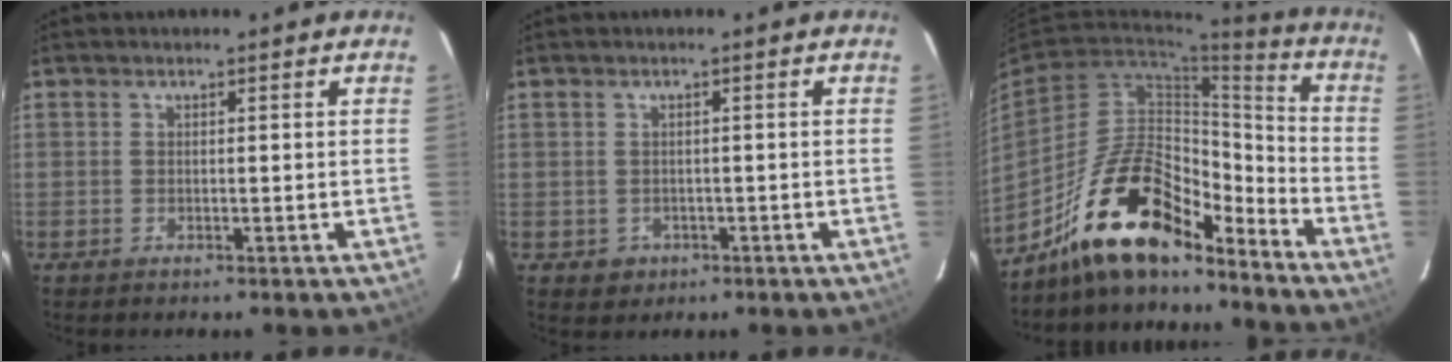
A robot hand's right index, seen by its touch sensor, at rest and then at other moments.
{"total": 3.0, "force": [-0.7, 2.9, 0.5], "torque": [-0.011, 0.000, -0.002]}
{"total": 17.9, "force": [-14.0, 5.8, 9.5], "torque": [-0.175, 0.018, -0.244]}